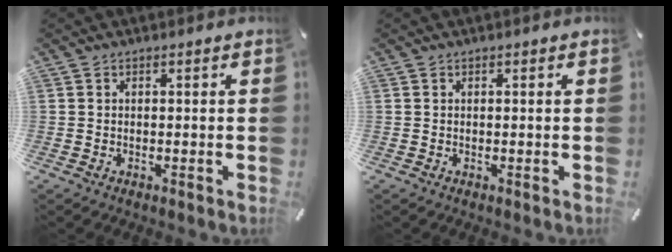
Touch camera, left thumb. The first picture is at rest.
{"total": 0.0}